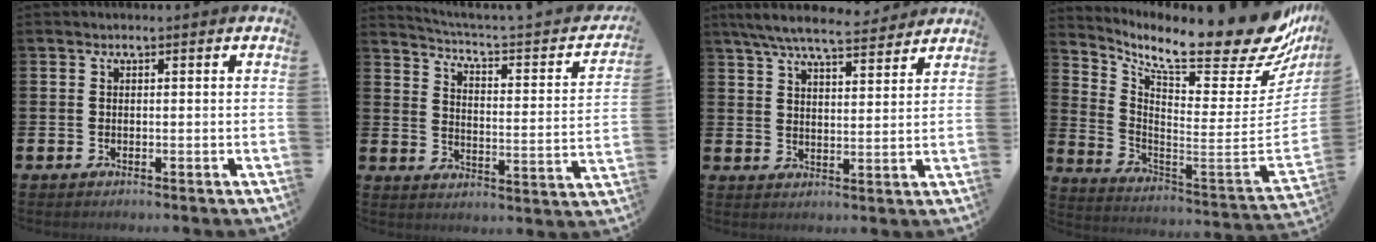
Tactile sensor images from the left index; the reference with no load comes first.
{"total": 3.7, "force": [3.3, -0.3, 1.6], "torque": [-0.047, -0.043, 0.042]}
{"total": 7.4, "force": [6.8, 1.2, 2.8], "torque": [-0.065, -0.035, 0.119]}
{"total": 12.4, "force": [9.6, 3.3, 7.1], "torque": [-0.110, -0.094, 0.149]}